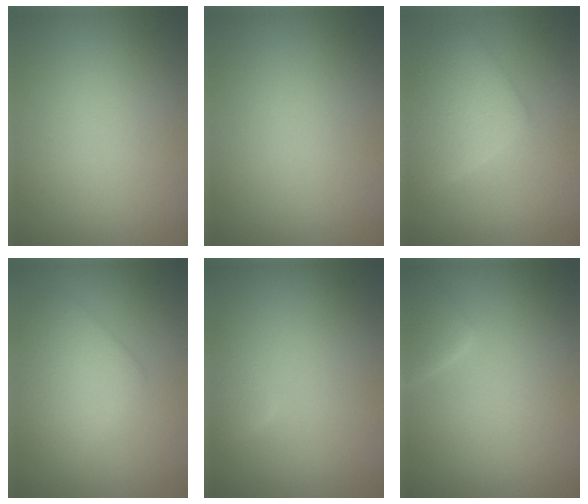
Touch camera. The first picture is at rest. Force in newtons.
{"total": 0.0}
{"total": 4.2, "press": 4.2, "slide": 0.1}
{"total": 3.9, "press": 3.9, "slide": 0.1}
{"total": 1.3, "press": 1.3, "slide": 0.1}
{"total": 2.2, "press": 2.2, "slide": 0.1}